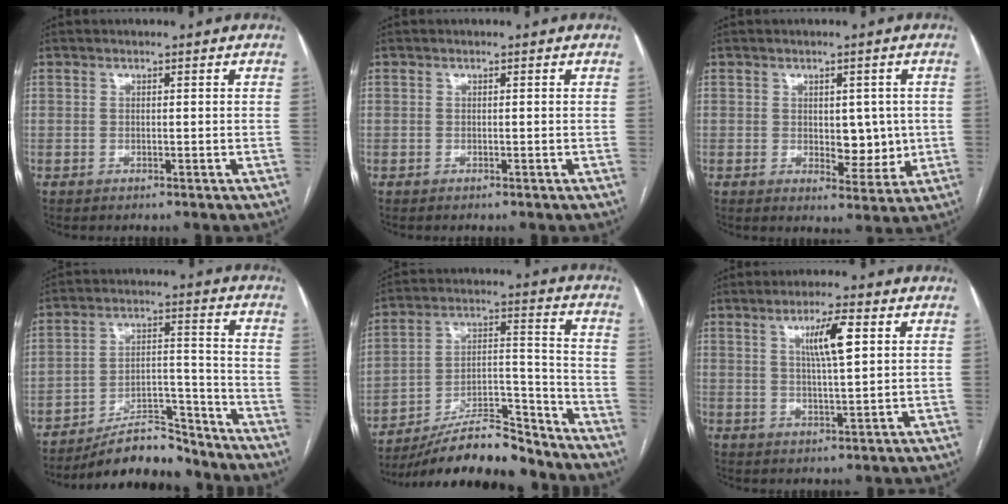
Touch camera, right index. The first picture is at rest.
{"total": 0.0}
{"total": 5.8, "force": [0.3, 3.2, 4.8], "torque": [-0.055, -0.004, 0.013]}
{"total": 10.8, "force": [-9.9, 2.7, 3.4], "torque": [-0.046, 0.033, -0.165]}
{"total": 17.2, "force": [-15.5, 3.1, 6.9], "torque": [-0.123, 0.026, -0.262]}
{"total": 6.3, "force": [2.3, 0.4, 5.9], "torque": [-0.106, 0.002, 0.040]}